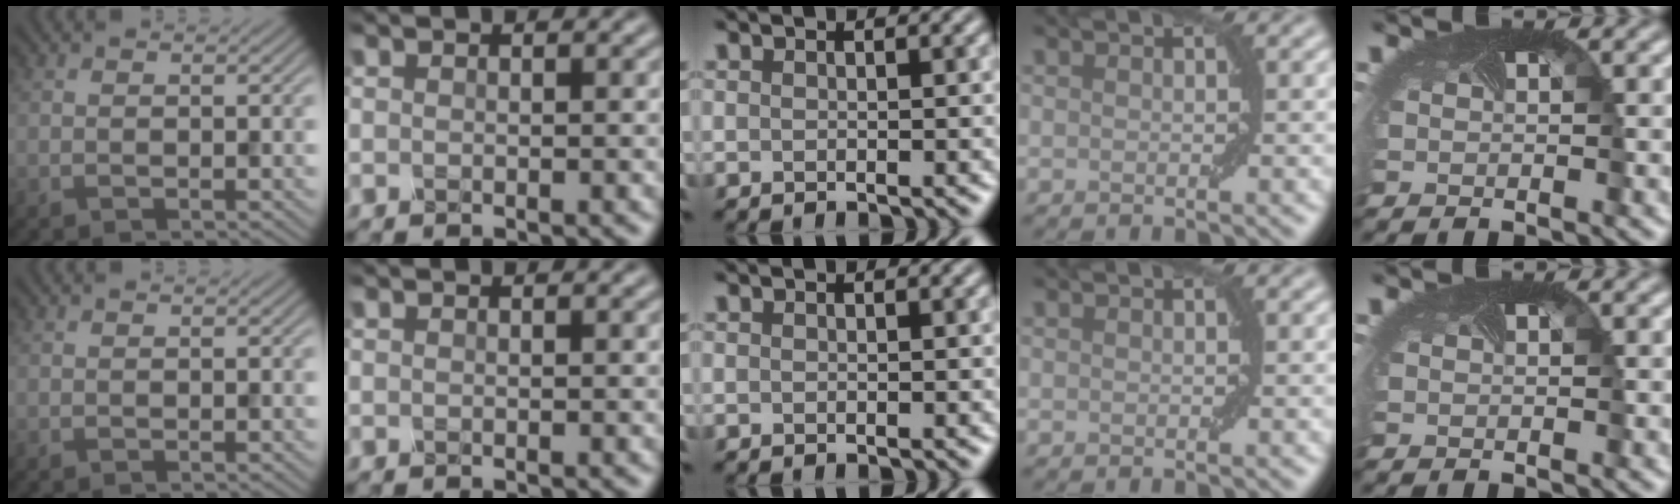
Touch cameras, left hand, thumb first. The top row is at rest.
{}